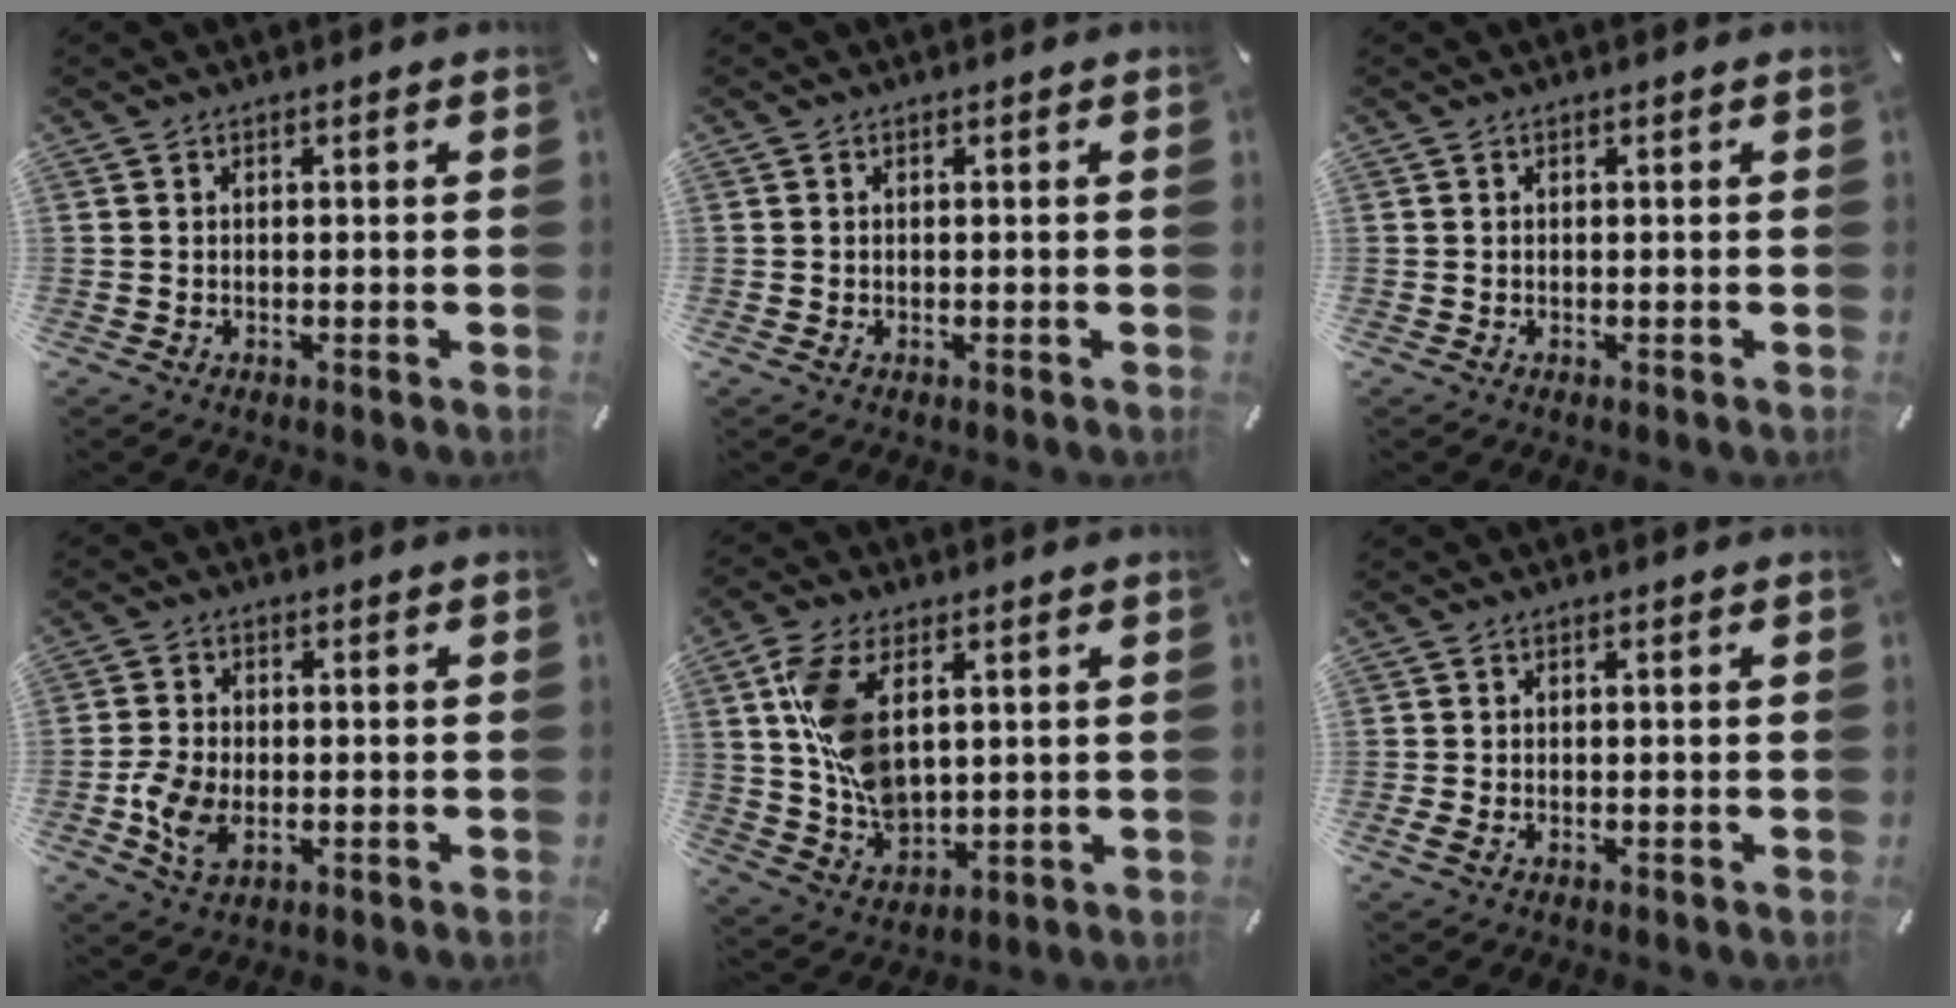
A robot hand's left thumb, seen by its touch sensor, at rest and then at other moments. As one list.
[{"total": 0.0}, {"total": 0.0}, {"total": 6.7, "force": [-1.7, 4.5, 4.7], "torque": [-0.111, 0.002, -0.031]}, {"total": 12.2, "force": [3.2, 7.7, 8.9], "torque": [-0.196, -0.006, 0.061]}, {"total": 1.1, "force": [-0.3, 0.3, 1.1], "torque": [-0.019, 0.000, -0.005]}]